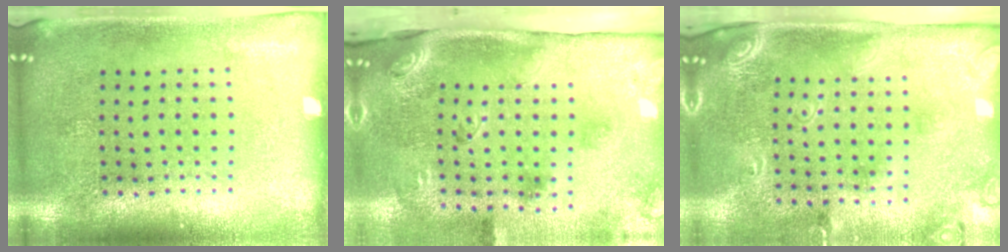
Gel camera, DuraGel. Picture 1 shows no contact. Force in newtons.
{"total": 3.3, "press": 2.1, "slide": 2.6}
{"total": 2.5, "press": 1.7, "slide": 1.9}